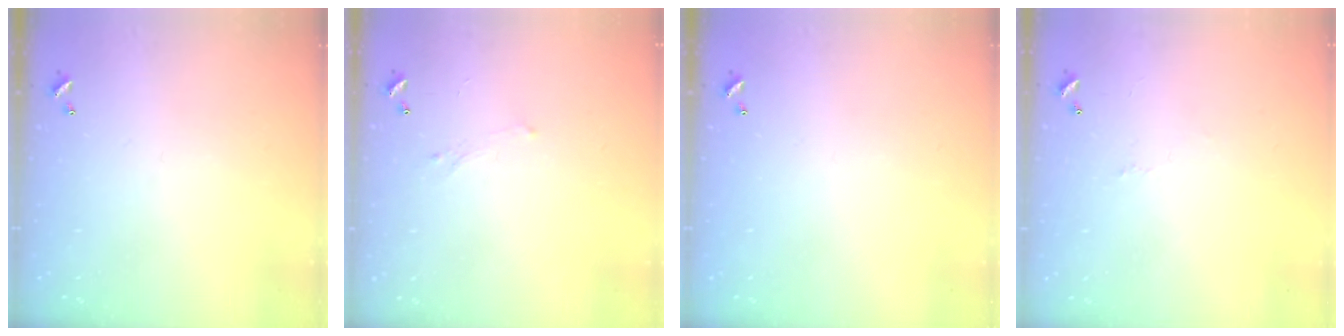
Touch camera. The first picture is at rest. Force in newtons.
{"total": 0.8, "press": 0.6, "slide": 0.6}
{"total": 0.0}
{"total": 1.6, "press": 1.5, "slide": 0.5}